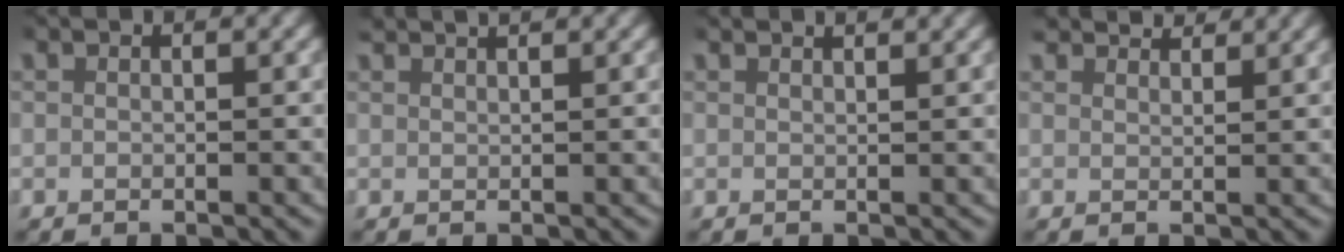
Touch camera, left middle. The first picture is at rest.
{"total": 1.7, "force": [1.6, 0.0, 0.5], "torque": [-0.010, 0.006, 0.026]}
{"total": 1.5, "force": [1.5, -0.1, 0.3], "torque": [0.002, 0.001, 0.021]}
{"total": 3.0, "force": [2.9, 0.3, 0.6], "torque": [-0.005, 0.003, 0.048]}